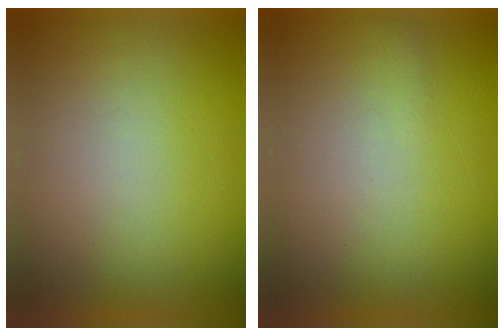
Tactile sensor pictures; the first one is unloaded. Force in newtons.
{"total": 1.1}